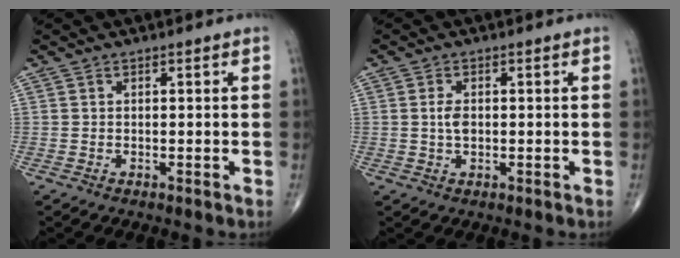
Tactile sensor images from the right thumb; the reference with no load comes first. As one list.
[{"total": 2.6, "force": [0.0, 1.5, 2.1], "torque": [-0.039, 0.000, -0.001]}]